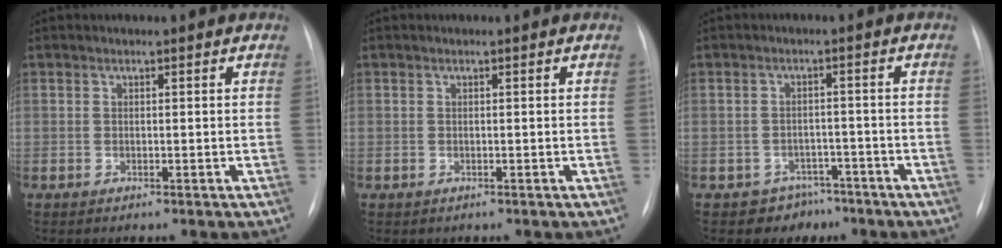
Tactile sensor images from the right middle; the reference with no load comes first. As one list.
[{"total": 0.0}, {"total": 4.8, "force": [-3.4, 3.3, -0.1], "torque": [0.009, 0.015, -0.046]}]